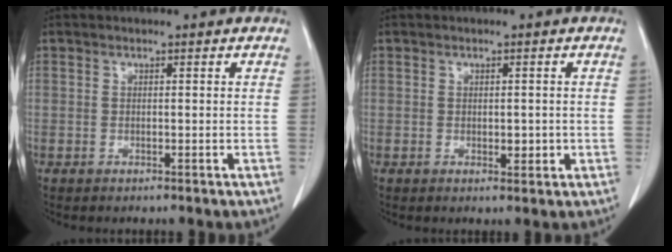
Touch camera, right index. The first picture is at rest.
{"total": 2.0, "force": [-0.2, 1.0, 1.7], "torque": [-0.025, -0.003, 0.002]}